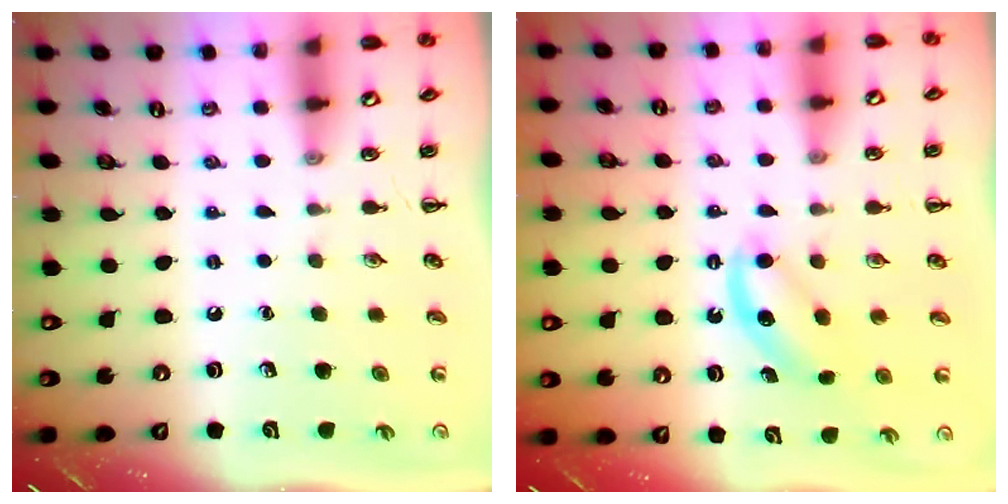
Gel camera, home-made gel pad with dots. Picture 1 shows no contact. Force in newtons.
{"total": 5.3, "press": 5.1, "slide": 1.2}